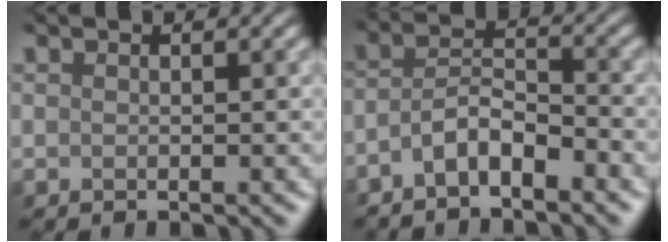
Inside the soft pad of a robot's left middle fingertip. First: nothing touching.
{"total": 3.5, "force": [-2.5, 0.7, 2.3], "torque": [-0.048, 0.014, -0.047]}